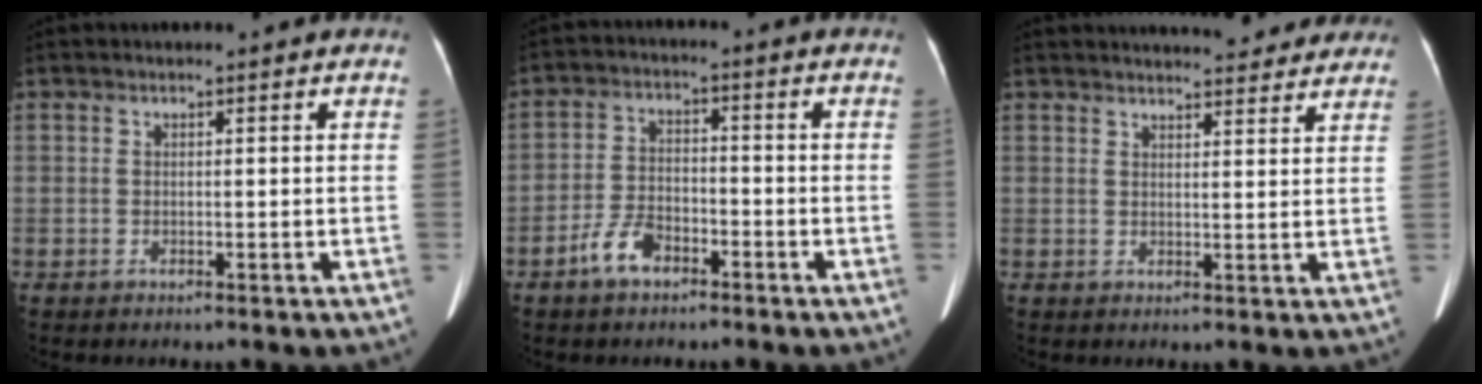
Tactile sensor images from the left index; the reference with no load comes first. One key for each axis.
{"total": 5.4, "fx": -3.6, "fy": 2.6, "fz": 3.1, "tx": -0.072, "ty": 0.006, "tz": -0.067}
{"total": 12.3, "fx": 11.3, "fy": 2.7, "fz": 3.9, "tx": -0.031, "ty": 0.010, "tz": 0.124}